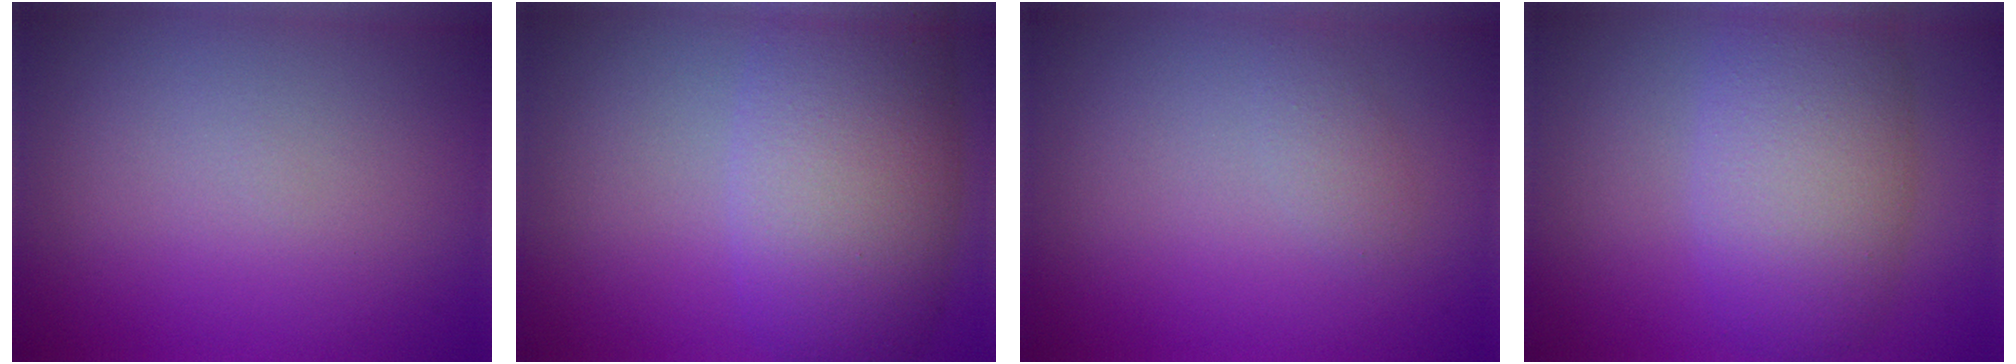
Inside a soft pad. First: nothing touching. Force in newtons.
{"total": 8.1, "press": 8.1, "slide": 0.4}
{"total": 1.1, "press": 1.1, "slide": 0.0}
{"total": 6.4, "press": 6.4, "slide": 0.2}